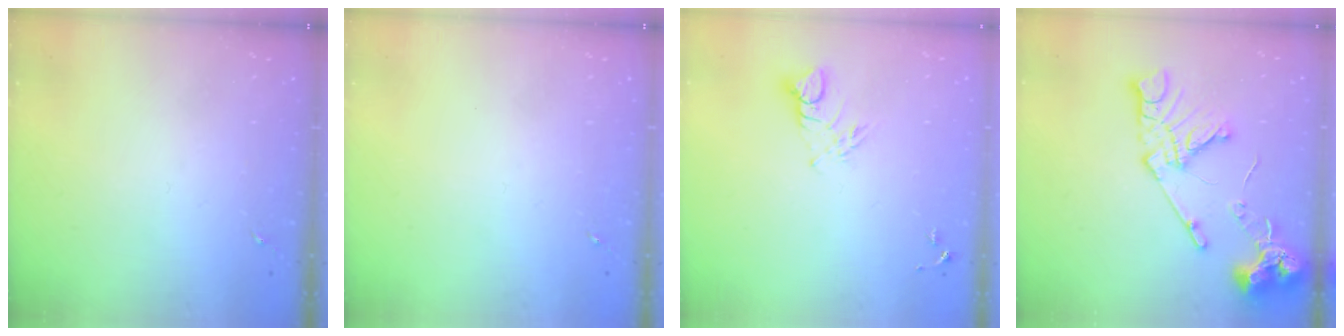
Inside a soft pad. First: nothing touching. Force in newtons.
{"total": 0.0}
{"total": 5.3, "press": 5.2, "slide": 0.4}
{"total": 16.4, "press": 16.3, "slide": 1.9}